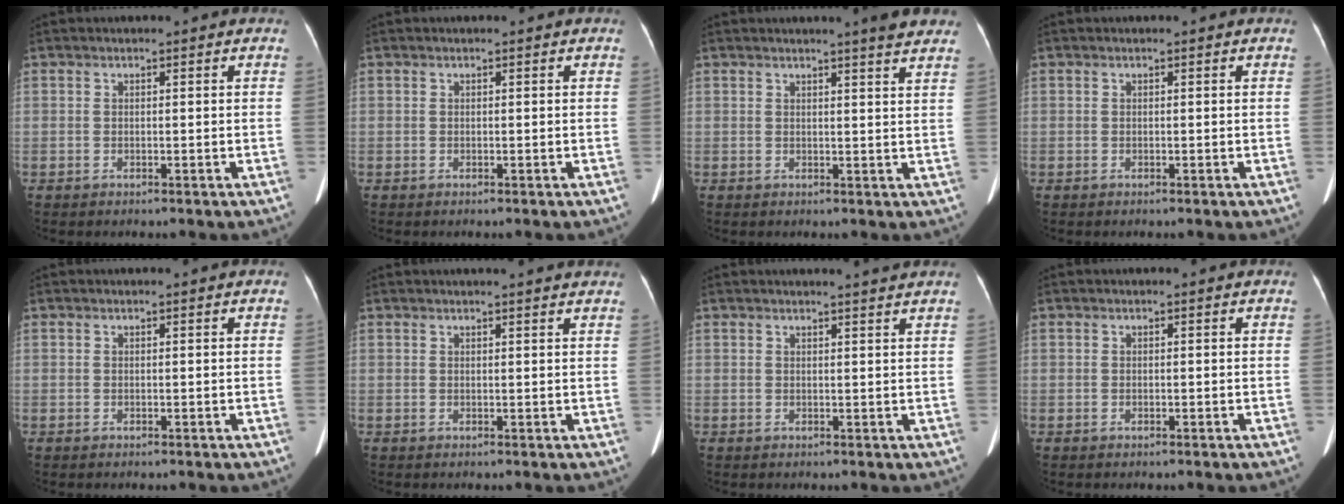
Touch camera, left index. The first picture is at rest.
{"total": 0.0}
{"total": 5.3, "force": [4.7, -0.2, 2.6], "torque": [-0.036, -0.004, 0.042]}
{"total": 0.0}
{"total": 0.0}
{"total": 5.9, "force": [5.5, 0.0, 2.2], "torque": [-0.026, 0.014, 0.050]}
{"total": 3.5, "force": [3.2, -0.6, 1.2], "torque": [-0.019, -0.001, 0.032]}
{"total": 0.0}